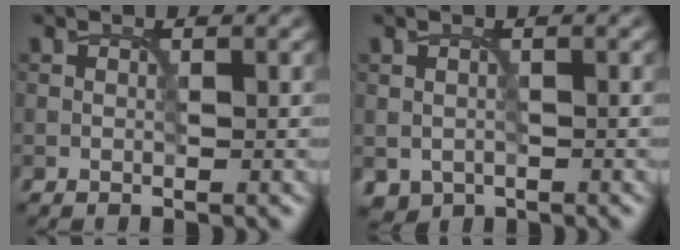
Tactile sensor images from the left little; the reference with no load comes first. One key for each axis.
{"total": 0.6, "fx": -0.2, "fy": 0.5, "fz": 0.1, "tx": -0.001, "ty": -0.005, "tz": -0.004}